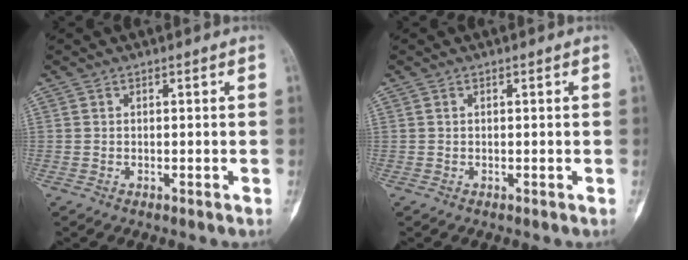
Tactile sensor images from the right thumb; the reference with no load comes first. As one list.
[{"total": 0.0}]